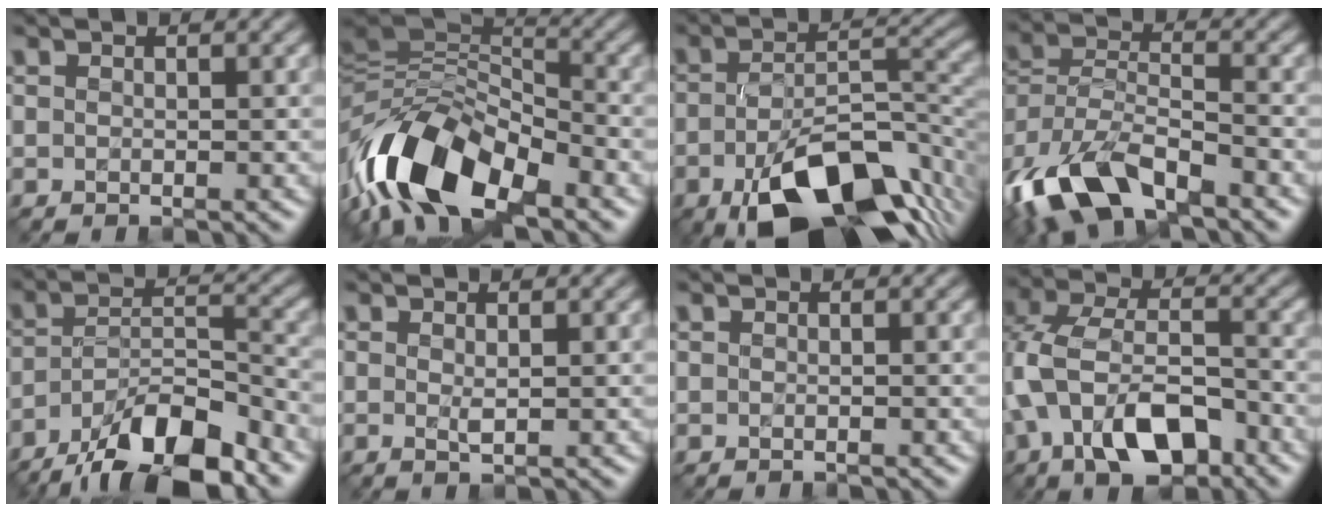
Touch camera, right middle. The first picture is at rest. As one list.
[{"total": 12.7, "force": [-6.4, 6.3, 8.9], "torque": [-0.162, 0.001, -0.124]}, {"total": 12.9, "force": [-6.1, 6.2, 9.5], "torque": [-0.164, -0.020, -0.085]}, {"total": 10.4, "force": [-6.9, 4.5, 6.3], "torque": [-0.127, -0.004, -0.141]}, {"total": 10.9, "force": [-7.8, 3.3, 6.8], "torque": [-0.106, 0.012, -0.140]}, {"total": 0.8, "force": [0.3, 0.1, 0.7], "torque": [-0.012, 0.000, 0.004]}, {"total": 0.0}, {"total": 9.2, "force": [-3.4, 5.4, 6.6], "torque": [-0.132, 0.003, -0.064]}]